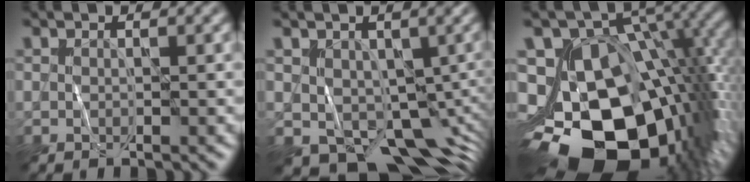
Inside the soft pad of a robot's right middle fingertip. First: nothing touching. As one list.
[{"total": 8.8, "force": [-3.3, 5.5, 6.1], "torque": [-0.083, -0.025, -0.055]}, {"total": 18.3, "force": [-5.6, 12.5, 12.2], "torque": [-0.182, -0.016, -0.066]}]